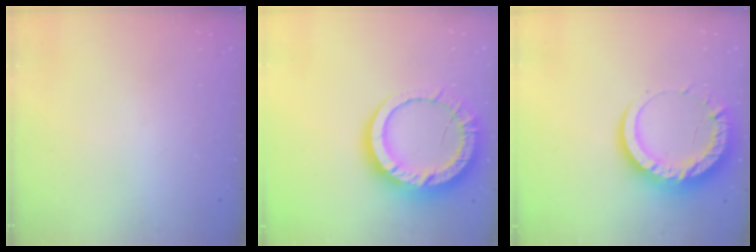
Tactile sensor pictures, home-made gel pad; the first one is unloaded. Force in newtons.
{"total": 16.2, "press": 16.2, "slide": 1.5}
{"total": 14.4, "press": 14.4, "slide": 1.3}